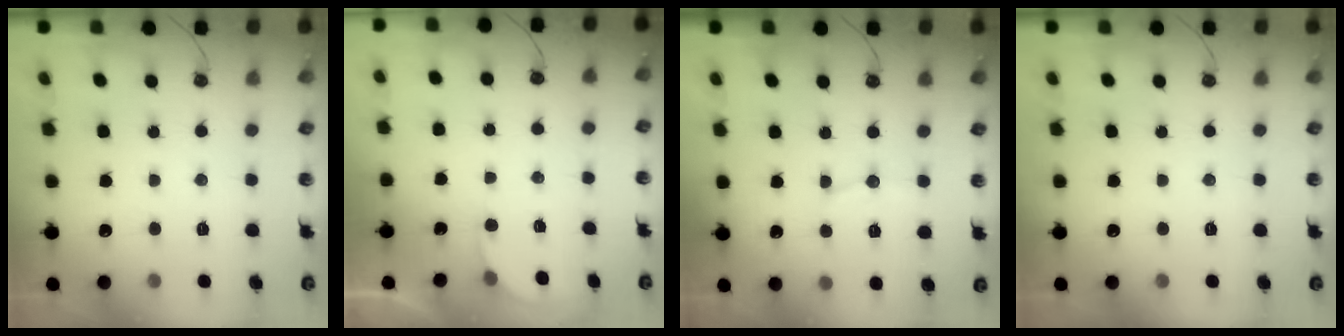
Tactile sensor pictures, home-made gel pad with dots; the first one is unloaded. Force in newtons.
{"total": 2.7, "press": 2.7, "slide": 0.2}
{"total": 6.4, "press": 6.4, "slide": 0.6}
{"total": 0.0}